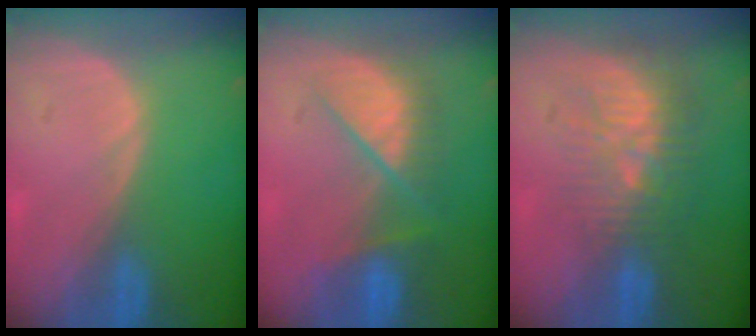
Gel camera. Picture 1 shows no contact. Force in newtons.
{"total": 7.2, "press": 7.2, "slide": 0.5}
{"total": 10.3, "press": 8.9, "slide": 5.2}